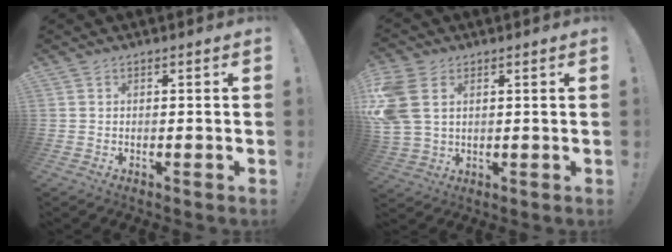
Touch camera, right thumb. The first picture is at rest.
{"total": 11.7, "force": [3.6, 8.1, 7.7], "torque": [-0.164, -0.009, 0.073]}